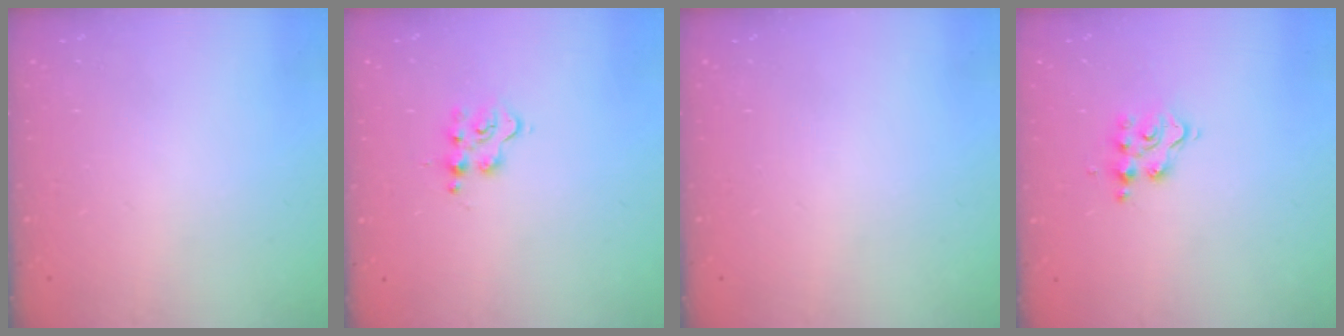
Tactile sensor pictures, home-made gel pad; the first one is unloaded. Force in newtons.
{"total": 3.5, "press": 3.5, "slide": 0.4}
{"total": 0.0}
{"total": 5.0, "press": 4.9, "slide": 0.3}